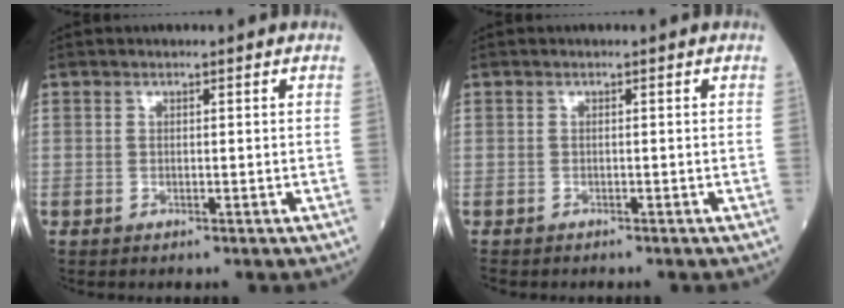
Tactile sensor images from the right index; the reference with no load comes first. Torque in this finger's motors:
{"motor_torque": [-0.17, -0.09, -0.50, -0.16]}